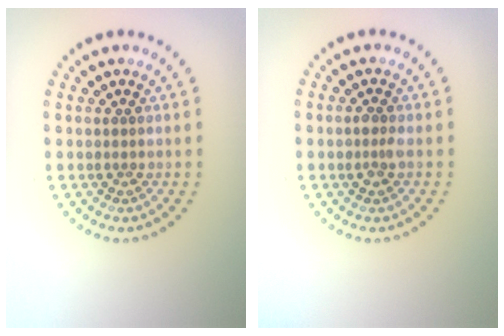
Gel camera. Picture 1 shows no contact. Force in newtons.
{"total": 1.0, "press": 0.9, "slide": 0.3}